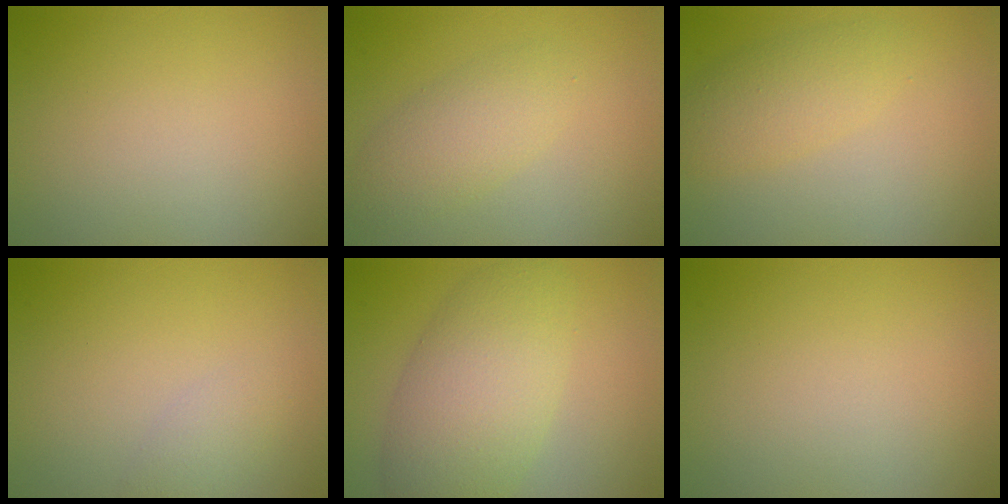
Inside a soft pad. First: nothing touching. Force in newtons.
{"total": 3.1, "press": 3.1, "slide": 0.1}
{"total": 2.8, "press": 2.8, "slide": 0.1}
{"total": 1.5, "press": 1.5, "slide": 0.1}
{"total": 5.4, "press": 5.4, "slide": 0.5}
{"total": 0.0}